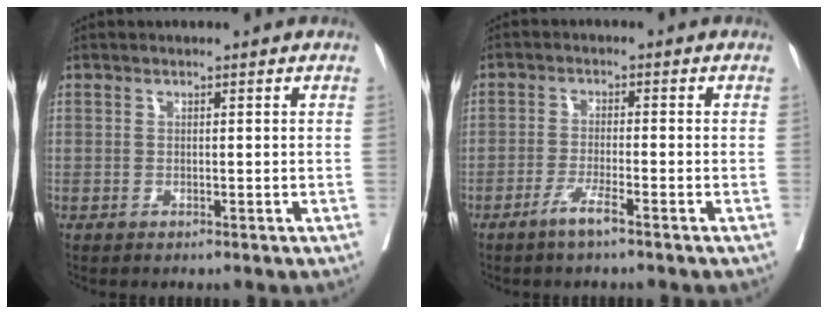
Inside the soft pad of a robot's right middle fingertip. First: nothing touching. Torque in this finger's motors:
{"motor_torque": [0.58, -0.81, 0.07, 0.05]}